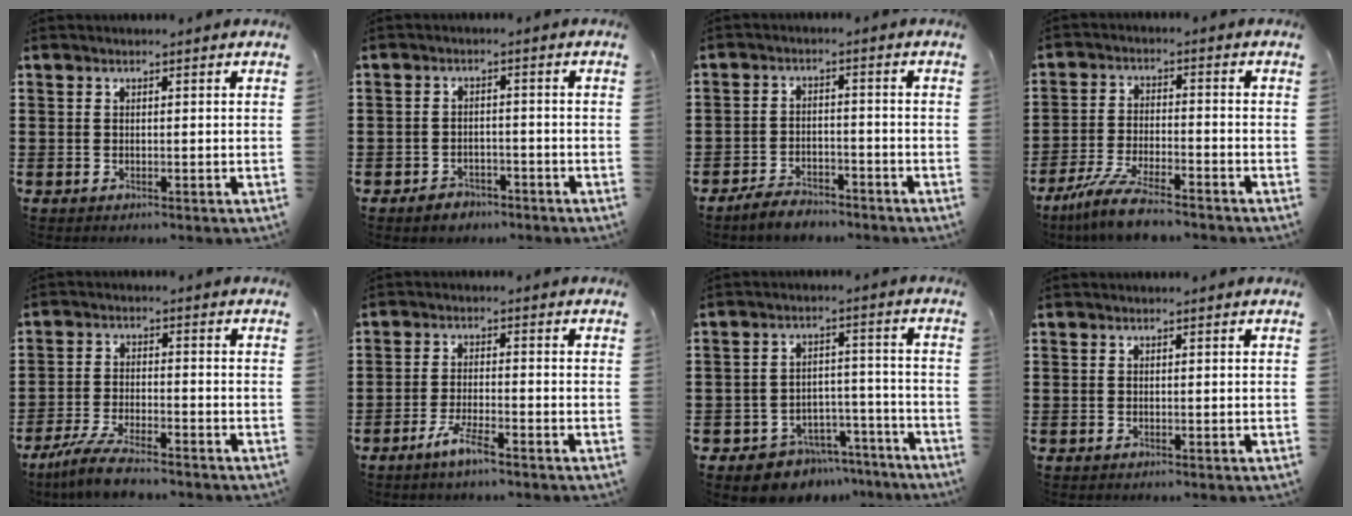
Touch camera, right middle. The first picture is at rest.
{"total": 2.1, "force": [-1.9, 0.9, 0.2], "torque": [-0.011, 0.002, -0.040]}
{"total": 3.6, "force": [-3.5, 0.8, 0.7], "torque": [-0.024, 0.005, -0.072]}
{"total": 7.0, "force": [-6.0, 0.6, 3.7], "torque": [-0.091, -0.012, -0.118]}
{"total": 5.7, "force": [-4.9, 0.5, 2.8], "torque": [-0.074, -0.013, -0.097]}
{"total": 4.2, "force": [-2.9, 0.3, 3.0], "torque": [-0.064, -0.005, -0.053]}
{"total": 5.7, "force": [-5.3, 2.1, 0.4], "torque": [-0.010, 0.024, -0.104]}
{"total": 0.0}